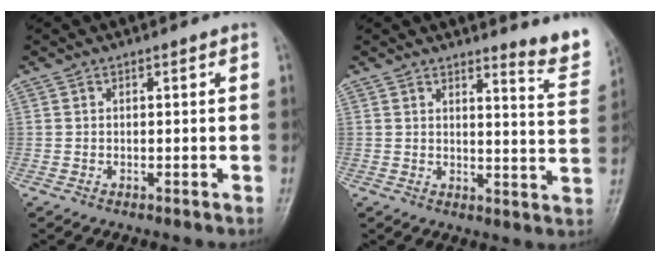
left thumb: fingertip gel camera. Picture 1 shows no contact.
{"total": 6.8, "force": [6.1, 0.4, 3.0], "torque": [-0.027, -0.066, 0.066]}